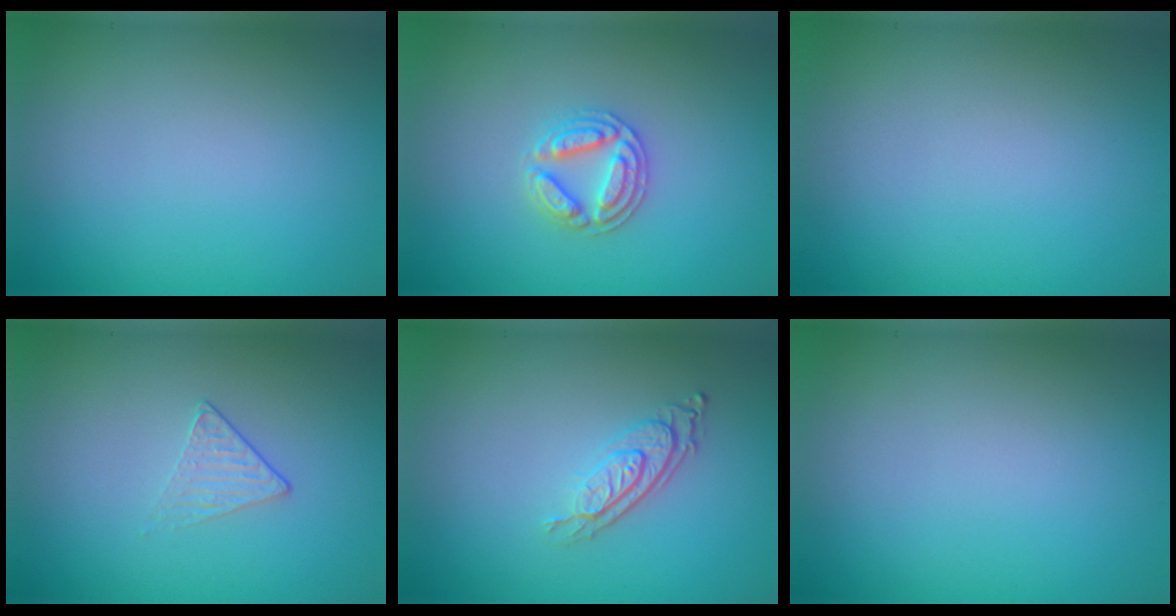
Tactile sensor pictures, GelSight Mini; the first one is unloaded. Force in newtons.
{"total": 2.8, "press": 2.7, "slide": 0.5}
{"total": 0.0}
{"total": 1.2, "press": 0.7, "slide": 1.0}
{"total": 2.9, "press": 2.1, "slide": 2.1}
{"total": 0.0}